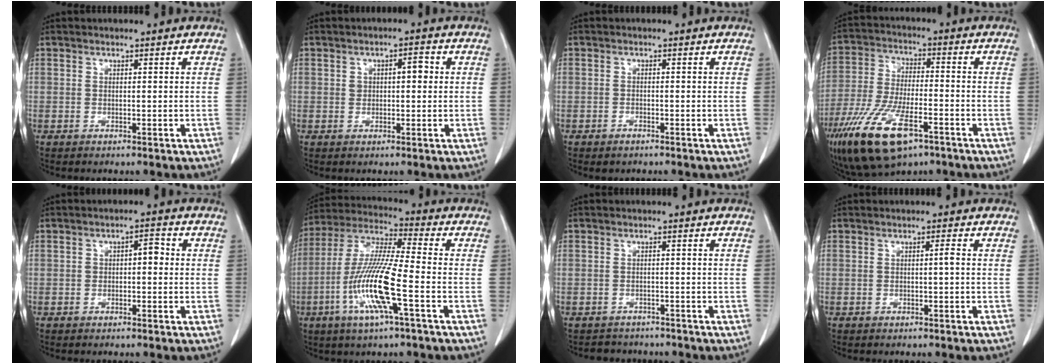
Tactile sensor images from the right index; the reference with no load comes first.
{"total": 3.0, "force": [0.6, 1.5, 2.5], "torque": [-0.038, 0.015, 0.010]}
{"total": 1.1, "force": [-0.8, 0.6, 0.5], "torque": [-0.011, -0.001, -0.010]}
{"total": 16.5, "force": [-9.5, 5.7, 12.3], "torque": [-0.267, -0.029, -0.170]}
{"total": 2.6, "force": [0.0, 1.3, 2.2], "torque": [-0.030, 0.018, -0.002]}
{"total": 14.0, "force": [-4.4, 0.6, 13.3], "torque": [-0.274, -0.009, -0.093]}
{"total": 4.0, "force": [-3.5, 2.0, -0.1], "torque": [0.000, 0.006, -0.049]}
{"total": 0.8, "force": [-0.1, -0.1, 0.8], "torque": [-0.012, 0.001, -0.002]}